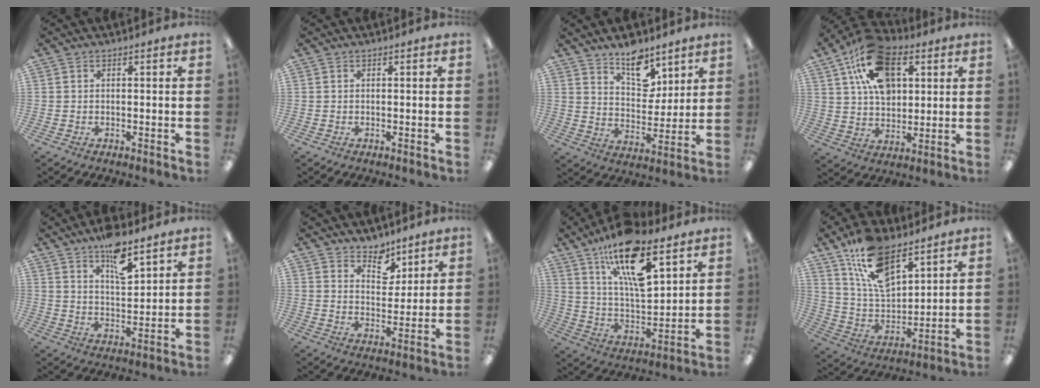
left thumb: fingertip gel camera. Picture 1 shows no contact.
{"total": 0.0}
{"total": 10.8, "force": [8.3, 5.5, 4.2], "torque": [-0.055, -0.054, 0.151]}
{"total": 16.3, "force": [7.4, 10.2, 10.3], "torque": [-0.172, -0.007, 0.138]}
{"total": 10.2, "force": [7.2, 3.8, 6.1], "torque": [-0.082, -0.044, 0.120]}
{"total": 6.8, "force": [5.7, 3.6, 1.0], "torque": [-0.004, -0.044, 0.103]}
{"total": 20.3, "force": [12.7, 7.6, 13.9], "torque": [-0.230, -0.065, 0.214]}
{"total": 15.7, "force": [10.5, 7.3, 9.1], "torque": [-0.178, -0.045, 0.194]}